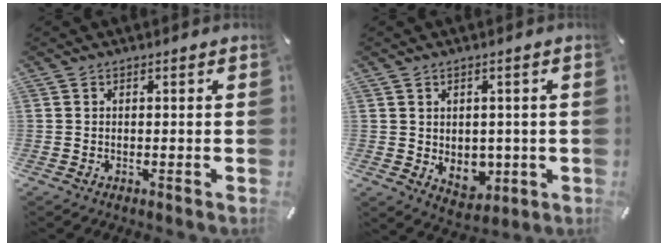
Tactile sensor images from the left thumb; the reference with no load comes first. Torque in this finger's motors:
{"motor_torque": [0.11, 0.13, 0.12, -0.05, 0.00]}